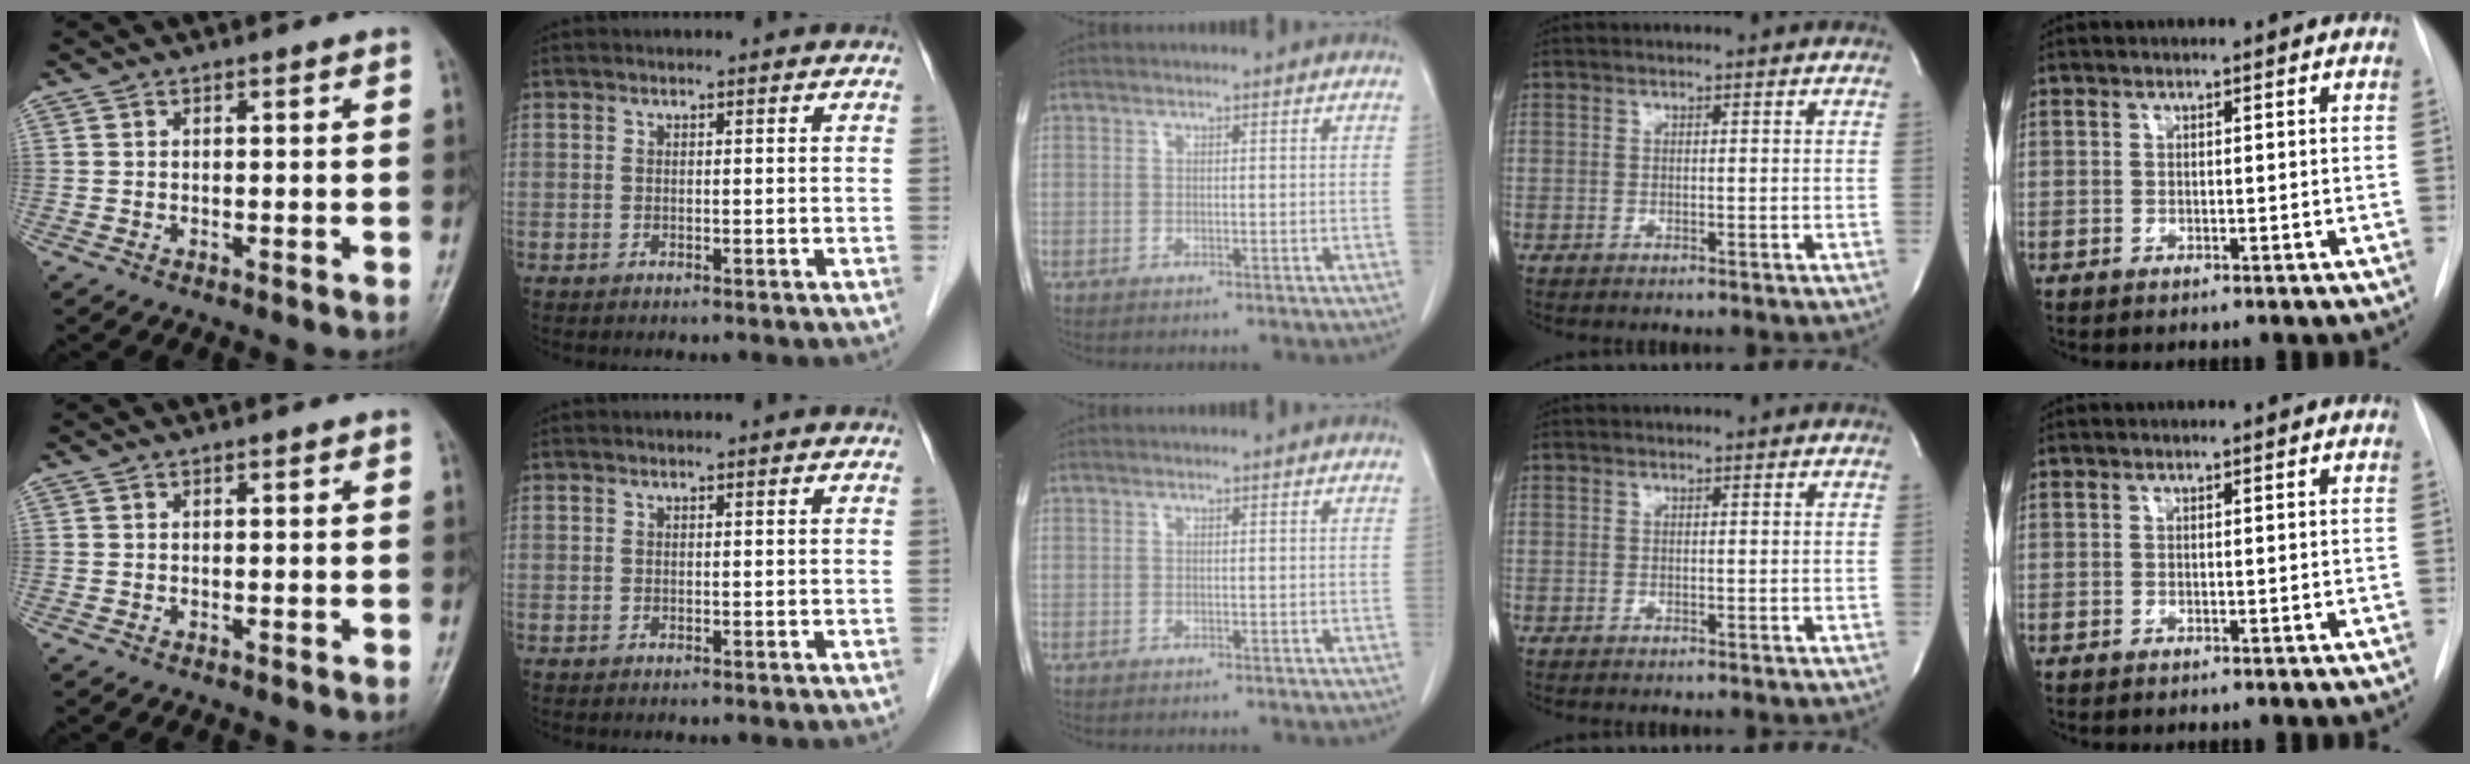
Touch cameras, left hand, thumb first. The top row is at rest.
{}